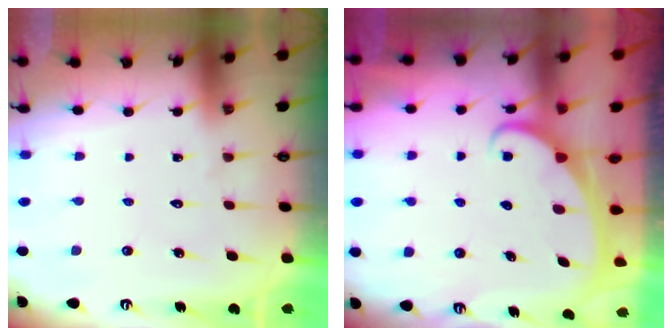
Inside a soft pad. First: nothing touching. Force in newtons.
{"total": 2.6, "press": 2.6, "slide": 0.4}